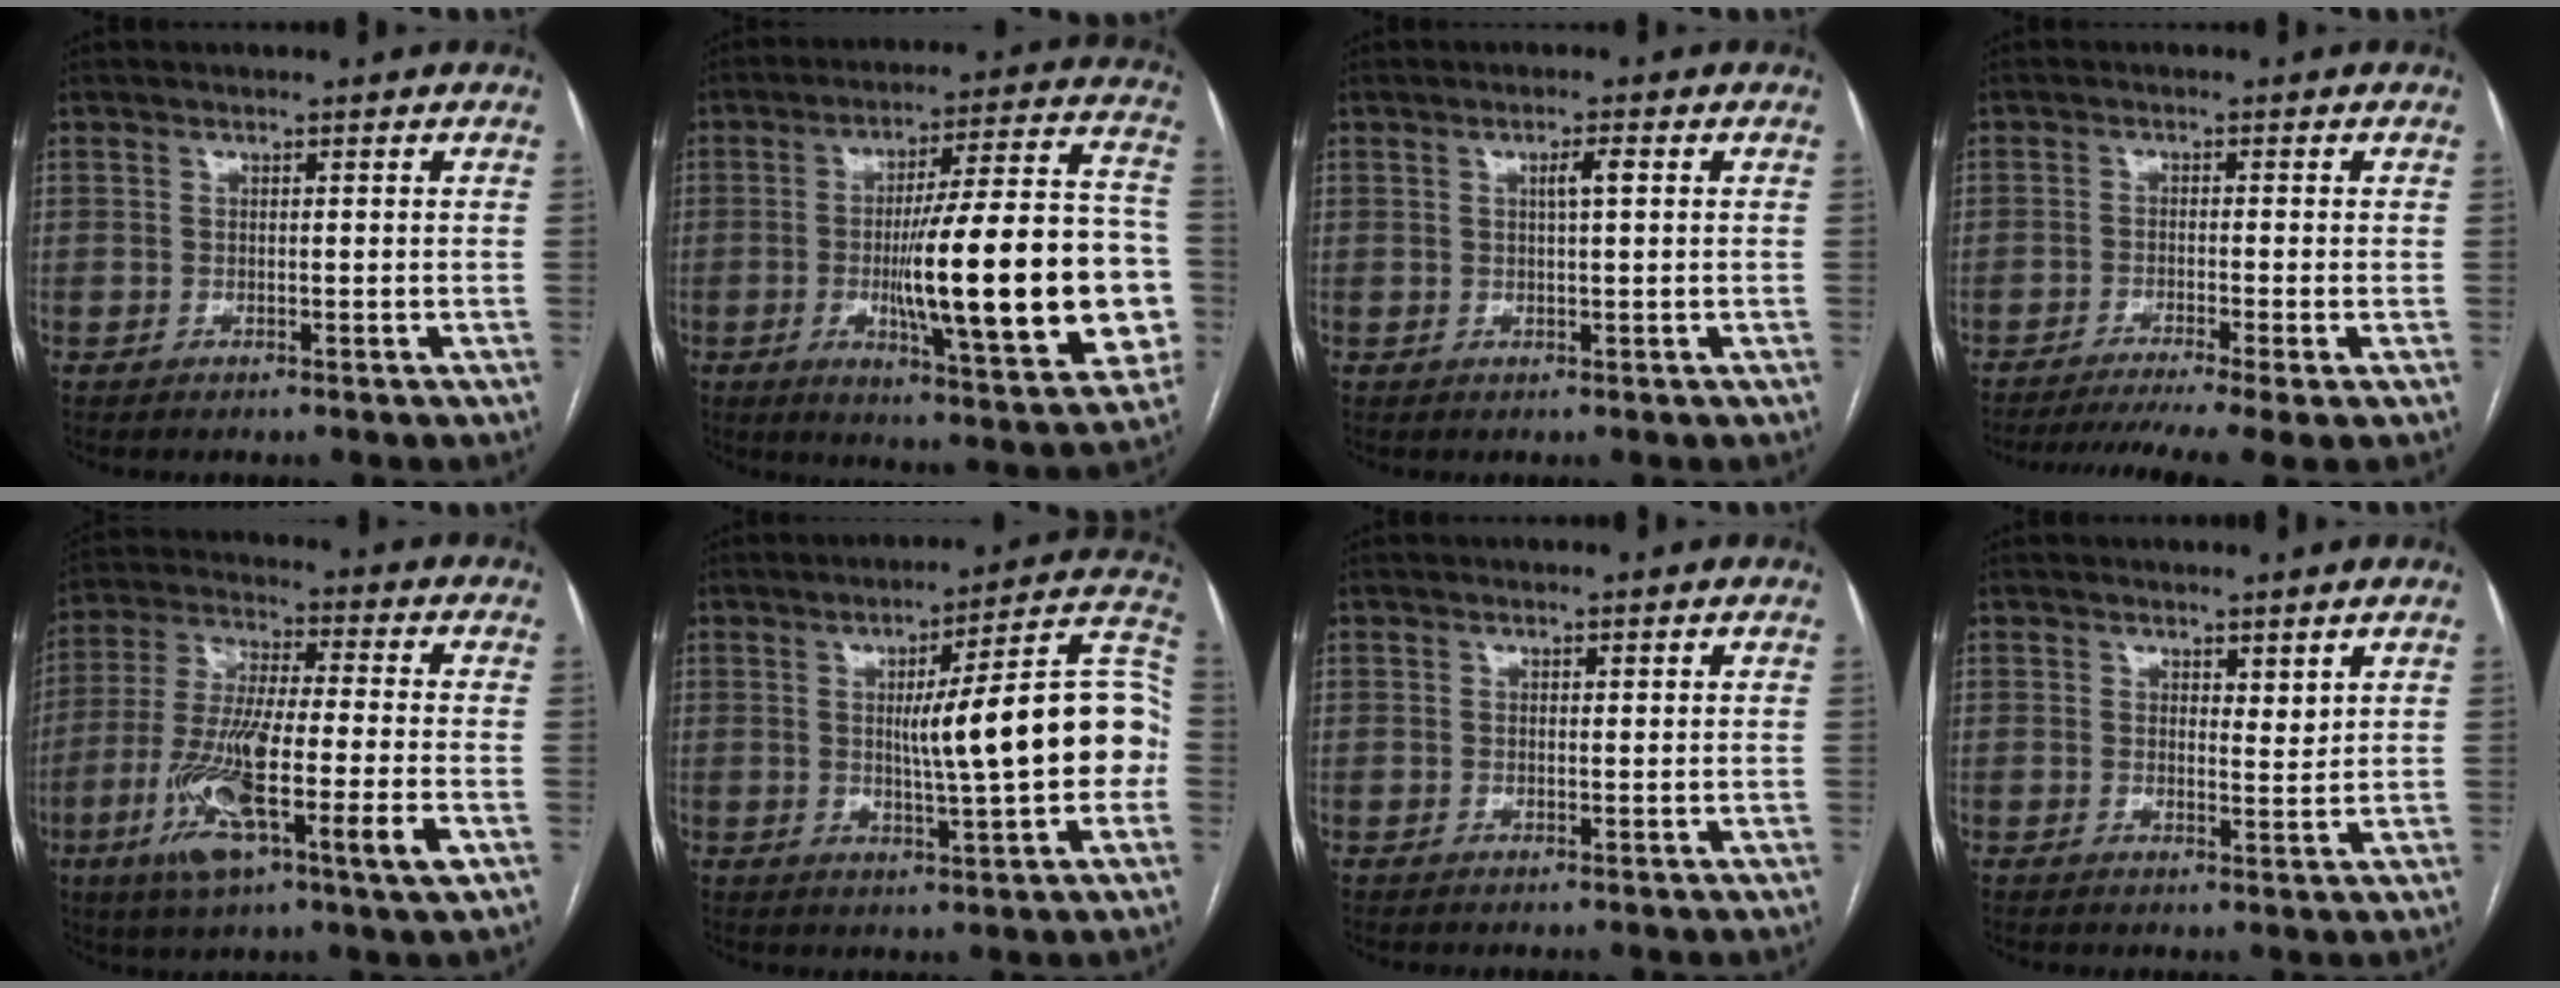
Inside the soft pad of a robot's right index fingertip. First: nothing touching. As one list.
[{"total": 25.0, "force": [-3.6, 3.7, 24.5], "torque": [-0.307, 0.015, -0.045]}, {"total": 2.2, "force": [0.6, 0.1, 2.1], "torque": [-0.036, 0.003, 0.010]}, {"total": 9.8, "force": [-7.5, -0.7, 6.2], "torque": [-0.089, -0.018, -0.116]}, {"total": 17.7, "force": [-6.1, 1.6, 16.5], "torque": [-0.311, -0.021, -0.106]}, {"total": 16.4, "force": [-0.3, 1.5, 16.3], "torque": [-0.212, 0.034, -0.005]}, {"total": 0.0}, {"total": 2.1, "force": [1.5, 0.8, 1.2], "torque": [-0.016, -0.010, 0.028]}]